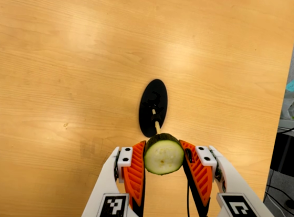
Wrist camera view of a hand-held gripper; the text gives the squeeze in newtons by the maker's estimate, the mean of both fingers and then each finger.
{"total": 10.0, "left": 9.5, "right": 10.5}